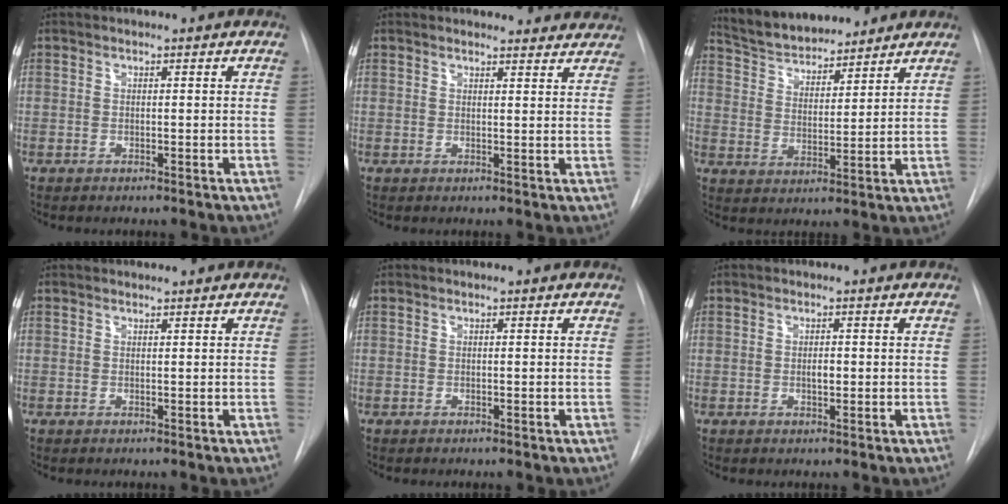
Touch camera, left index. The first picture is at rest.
{"total": 6.9, "force": [6.6, 1.9, 0.3], "torque": [0.025, -0.006, 0.045]}
{"total": 11.6, "force": [10.7, 3.1, 3.3], "torque": [-0.049, 0.012, 0.183]}
{"total": 0.0}
{"total": 0.0}
{"total": 1.2, "force": [-0.4, 0.5, 1.0], "torque": [-0.017, -0.005, -0.007]}